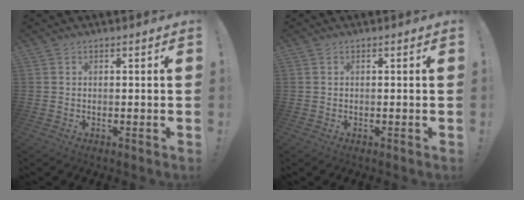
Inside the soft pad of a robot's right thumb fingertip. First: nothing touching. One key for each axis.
{"total": 0.0}